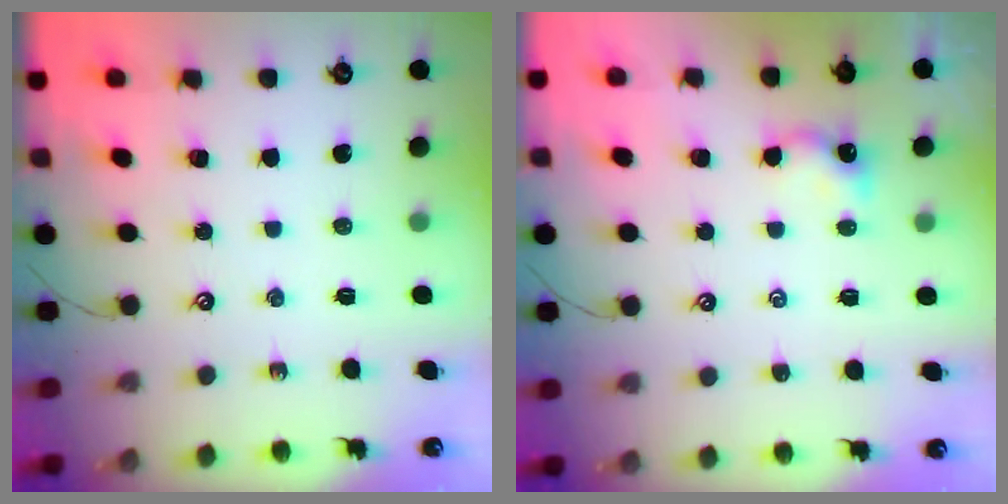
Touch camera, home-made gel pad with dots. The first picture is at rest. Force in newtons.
{"total": 0.8, "press": 0.6, "slide": 0.4}